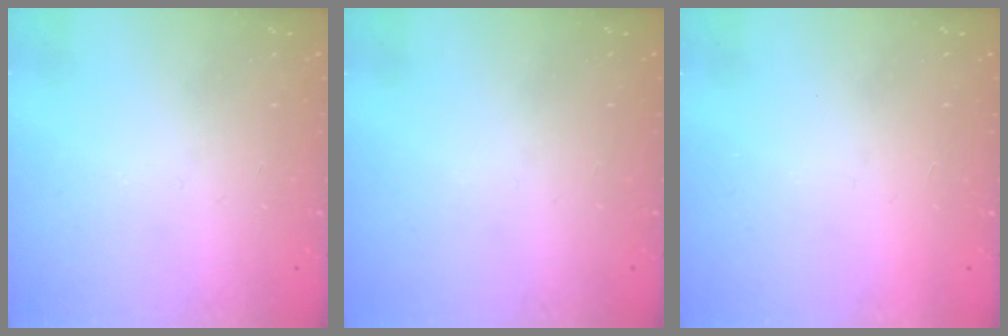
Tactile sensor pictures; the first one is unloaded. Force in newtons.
{"total": 0.0}
{"total": 1.6, "press": 1.5, "slide": 0.1}